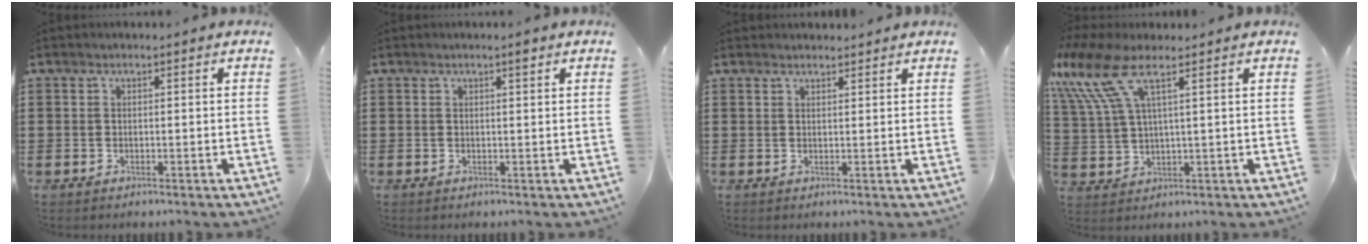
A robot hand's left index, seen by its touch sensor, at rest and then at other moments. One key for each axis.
{"total": 1.3, "fx": 0.9, "fy": 0.1, "fz": 0.9, "tx": -0.011, "ty": -0.003, "tz": 0.013}
{"total": 1.5, "fx": 1.4, "fy": 0.3, "fz": 0.2, "tx": -0.006, "ty": 0.001, "tz": 0.028}
{"total": 10.2, "fx": 5.5, "fy": 3.2, "fz": 8.0, "tx": -0.204, "ty": -0.017, "tz": 0.097}